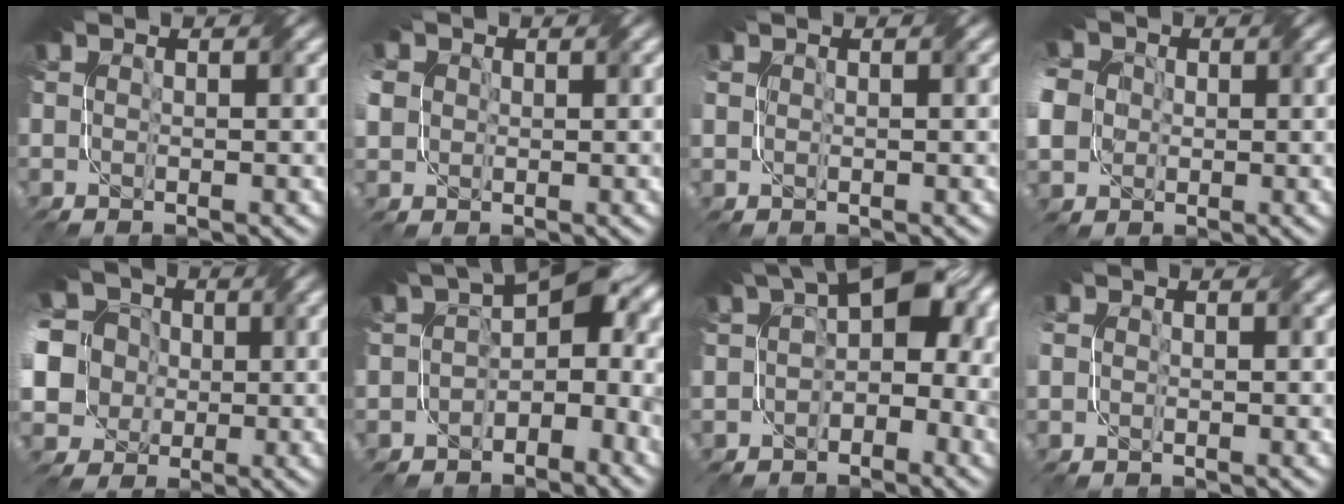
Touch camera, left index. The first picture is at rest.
{"total": 4.2, "force": [1.0, 3.8, 1.4], "torque": [-0.051, 0.024, 0.010]}
{"total": 1.4, "force": [1.0, 0.7, -0.5], "torque": [0.014, 0.005, 0.012]}
{"total": 9.1, "force": [0.1, 8.3, 3.6], "torque": [-0.096, 0.014, -0.036]}
{"total": 12.3, "force": [2.1, 11.1, 4.9], "torque": [-0.147, 0.037, 0.002]}
{"total": 6.4, "force": [-1.5, 4.4, 4.5], "torque": [-0.044, 0.010, -0.035]}
{"total": 6.4, "force": [0.1, 4.1, 4.9], "torque": [-0.061, 0.018, -0.016]}
{"total": 1.3, "force": [0.4, 1.3, 0.1], "torque": [-0.002, 0.012, 0.002]}